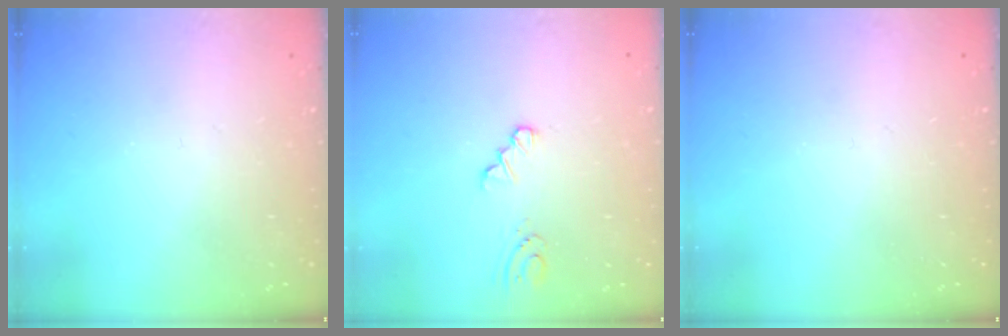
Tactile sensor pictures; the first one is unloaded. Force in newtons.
{"total": 0.7, "press": 0.7, "slide": 0.1}
{"total": 0.0}